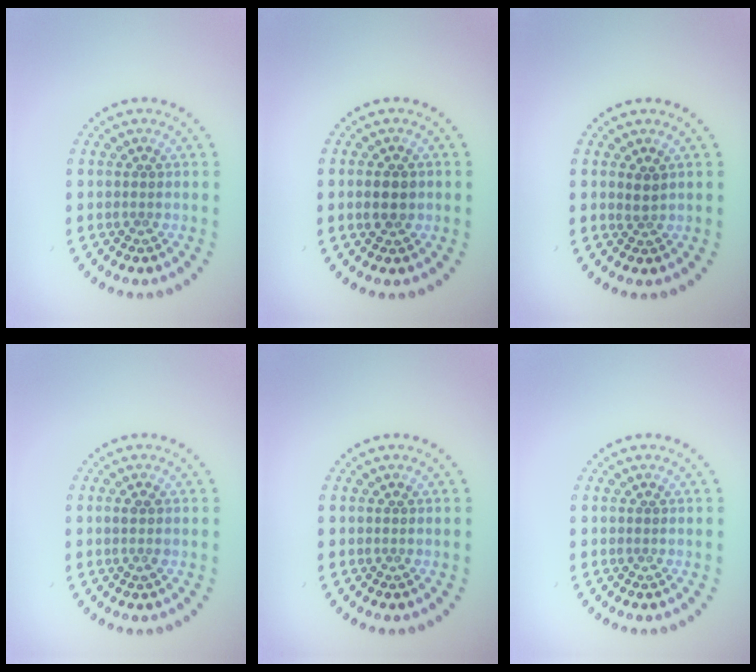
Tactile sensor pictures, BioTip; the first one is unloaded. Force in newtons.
{"total": 2.3, "press": 2.3, "slide": 0.2}
{"total": 1.3, "press": 0.9, "slide": 0.9}
{"total": 0.8, "press": 0.8, "slide": 0.3}
{"total": 0.0}
{"total": 0.0}